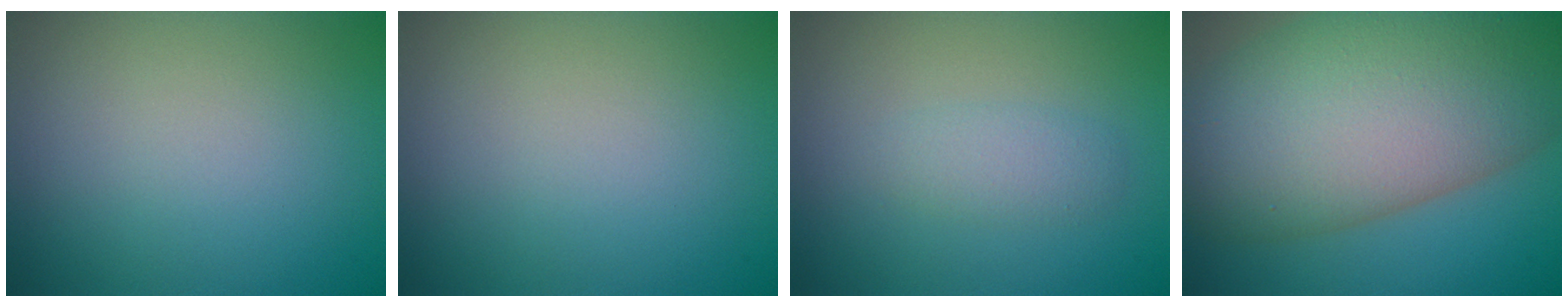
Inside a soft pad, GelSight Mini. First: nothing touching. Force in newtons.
{"total": 0.0}
{"total": 1.7, "press": 1.7, "slide": 0.1}
{"total": 15.7, "press": 15.7, "slide": 0.8}